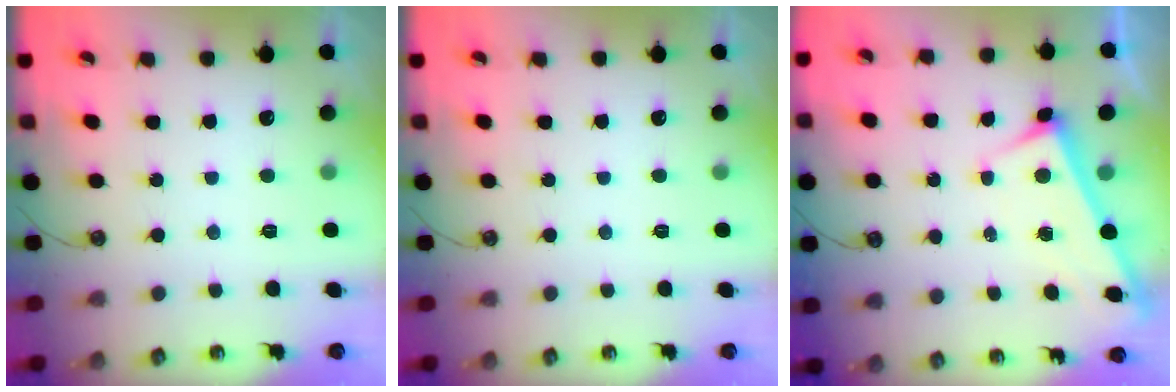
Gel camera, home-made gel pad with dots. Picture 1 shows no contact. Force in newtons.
{"total": 0.0}
{"total": 3.0, "press": 3.0, "slide": 0.1}